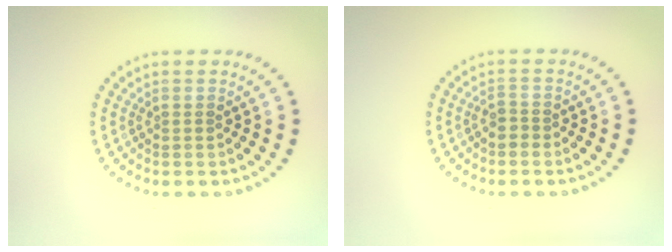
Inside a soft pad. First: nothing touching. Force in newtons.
{"total": 1.0, "press": 0.8, "slide": 0.6}